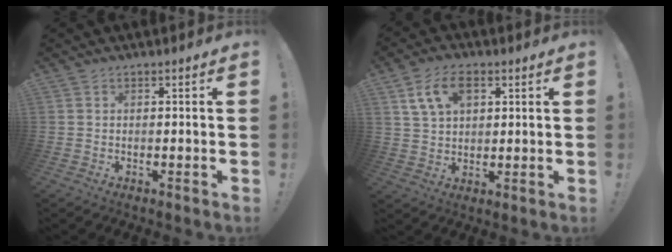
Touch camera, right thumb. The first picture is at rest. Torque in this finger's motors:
{"motor_torque": [-0.32, 0.72, 0.11, 0.05, 0.21]}